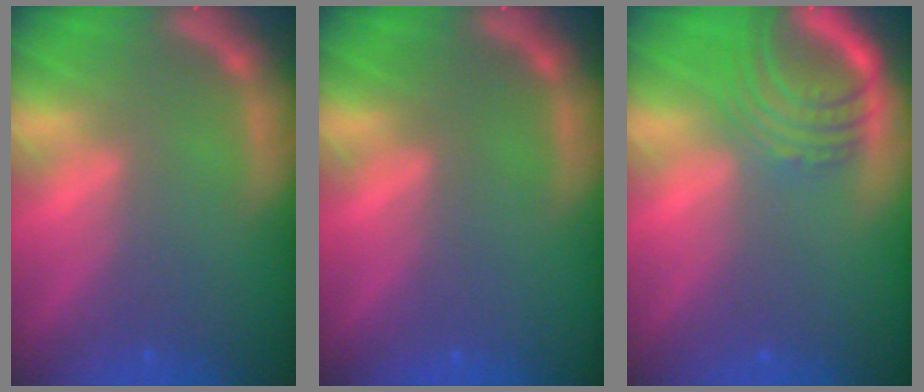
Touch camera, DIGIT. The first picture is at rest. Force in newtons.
{"total": 0.0}
{"total": 6.5}